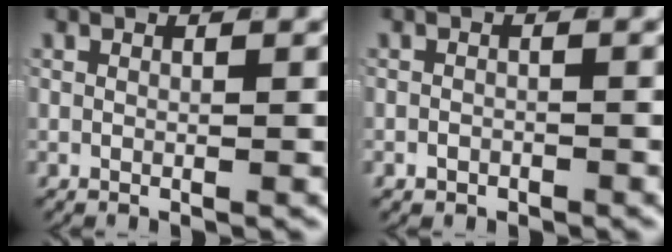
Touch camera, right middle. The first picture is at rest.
{"total": 0.9, "force": [-0.8, 0.6, 0.1], "torque": [-0.001, -0.004, -0.010]}